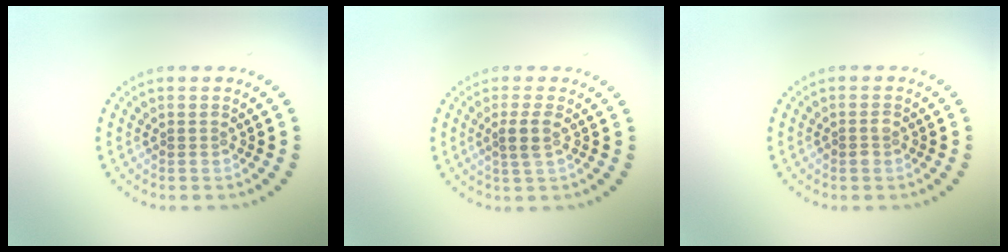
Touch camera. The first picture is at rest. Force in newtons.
{"total": 1.8, "press": 1.4, "slide": 1.2}
{"total": 1.0, "press": 0.9, "slide": 0.3}